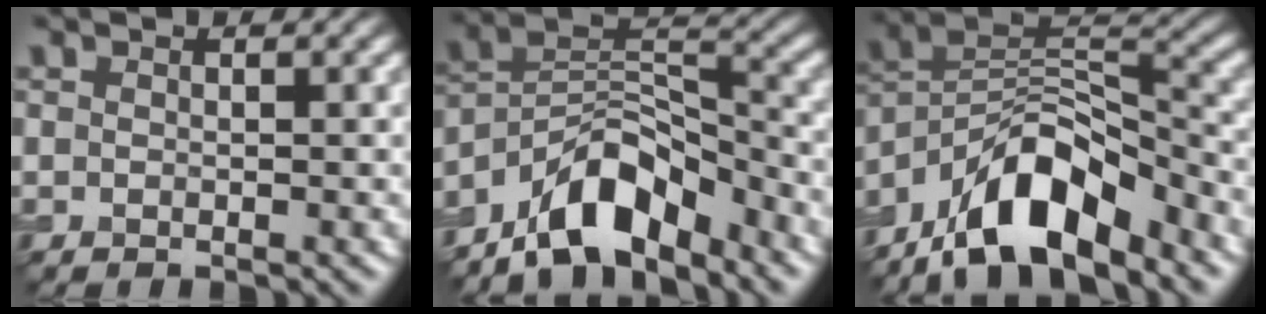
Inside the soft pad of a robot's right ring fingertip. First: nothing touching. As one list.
[{"total": 8.7, "force": [-6.5, 3.4, 4.6], "torque": [-0.064, 0.006, -0.129]}, {"total": 10.5, "force": [-7.4, 3.8, 6.4], "torque": [-0.101, 0.010, -0.148]}]